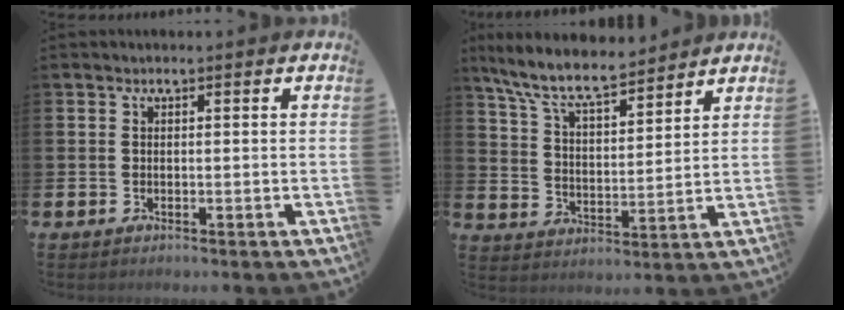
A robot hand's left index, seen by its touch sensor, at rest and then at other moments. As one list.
[{"total": 9.1, "force": [8.2, 1.9, 3.6], "torque": [-0.106, -0.043, 0.149]}]